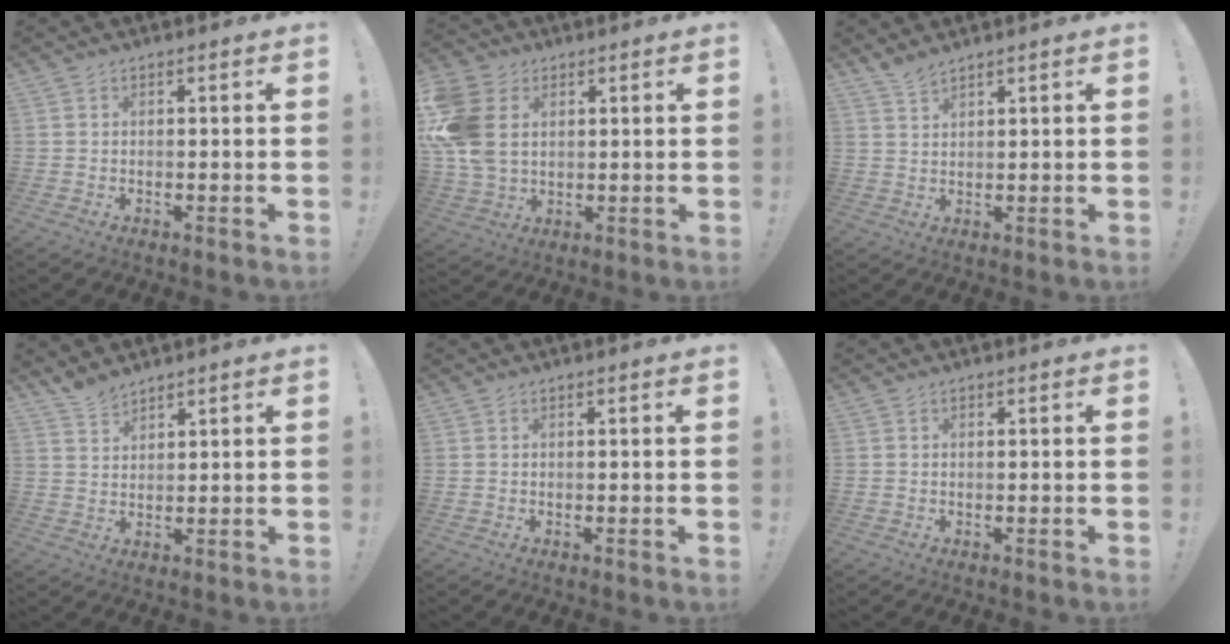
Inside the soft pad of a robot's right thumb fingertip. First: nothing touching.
{"total": 15.6, "force": [3.2, 11.7, 9.8], "torque": [-0.211, -0.007, 0.064]}
{"total": 3.1, "force": [2.8, 0.4, 1.2], "torque": [-0.023, -0.018, 0.051]}
{"total": 3.9, "force": [3.6, 1.0, 1.0], "torque": [-0.023, -0.022, 0.069]}
{"total": 0.0}
{"total": 0.0}